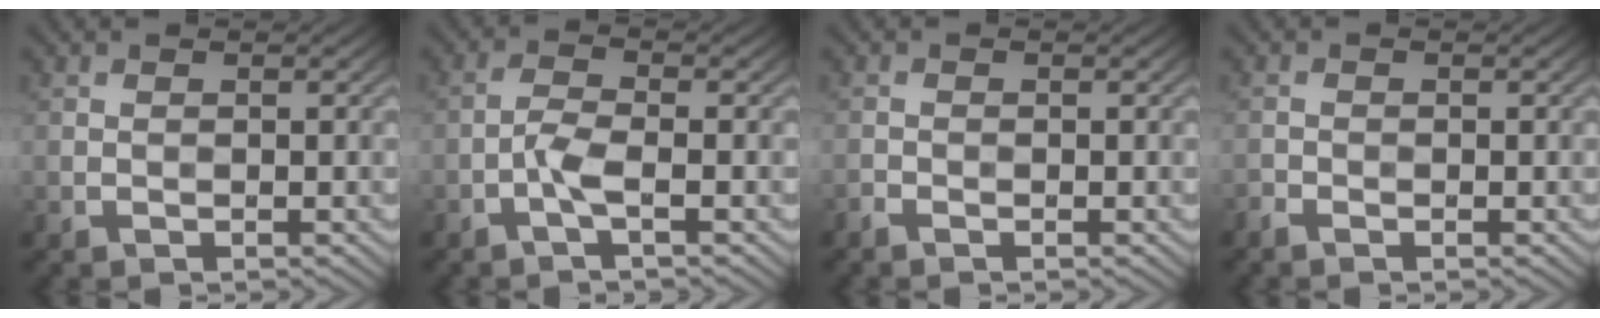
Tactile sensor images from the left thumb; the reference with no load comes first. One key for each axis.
{"total": 2.6, "fx": -1.2, "fy": 0.5, "fz": 2.2, "tx": -0.051, "ty": 0.006, "tz": -0.031}
{"total": 0.7, "fx": -0.6, "fy": 0.1, "fz": 0.2, "tx": -0.003, "ty": -0.004, "tz": -0.014}
{"total": 0.8, "fx": -0.8, "fy": 0.1, "fz": 0.1, "tx": -0.003, "ty": -0.006, "tz": -0.019}